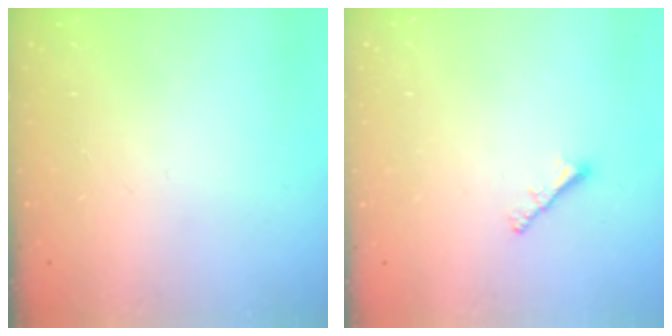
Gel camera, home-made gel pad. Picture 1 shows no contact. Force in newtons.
{"total": 1.9, "press": 1.8, "slide": 0.5}